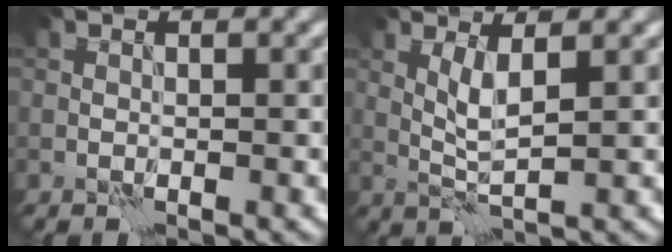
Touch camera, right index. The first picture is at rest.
{"total": 2.5, "force": [0.9, 0.4, 2.4], "torque": [-0.054, -0.003, 0.021]}